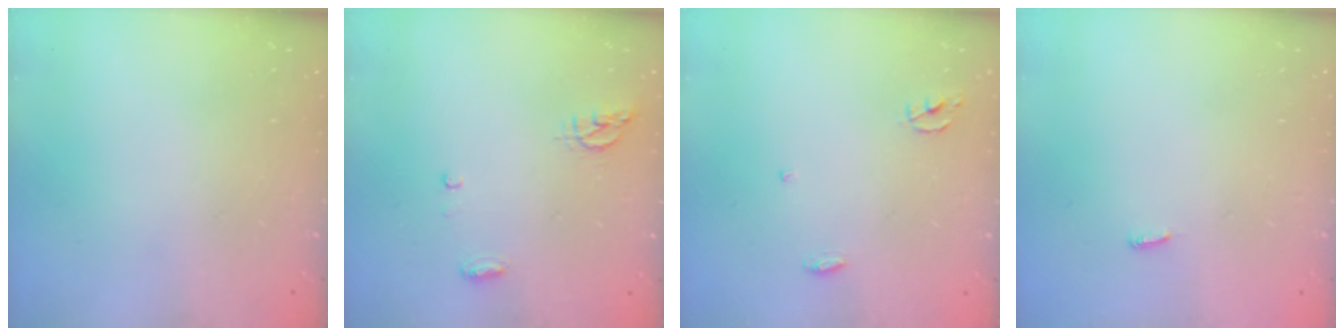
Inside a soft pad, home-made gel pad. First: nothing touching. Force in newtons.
{"total": 4.9, "press": 4.9, "slide": 0.6}
{"total": 3.1, "press": 3.1, "slide": 0.2}
{"total": 2.6, "press": 2.6, "slide": 0.2}